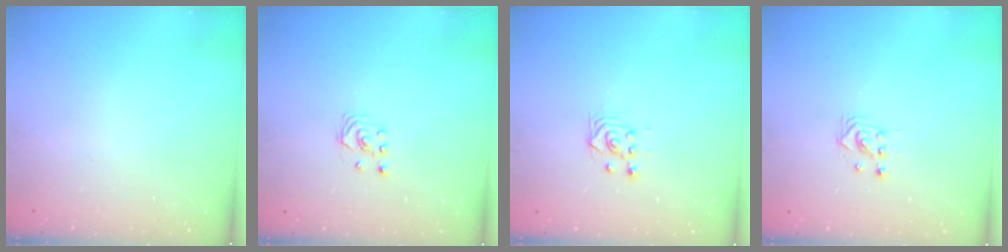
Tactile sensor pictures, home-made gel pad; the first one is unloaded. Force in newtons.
{"total": 1.8, "press": 1.8, "slide": 0.2}
{"total": 2.9, "press": 2.9, "slide": 0.6}
{"total": 2.9, "press": 2.9, "slide": 0.3}